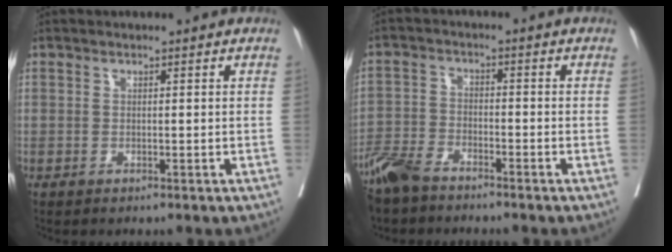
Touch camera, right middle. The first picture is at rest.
{"total": 6.2, "force": [-5.2, 1.9, 2.7], "torque": [-0.061, -0.012, -0.103]}